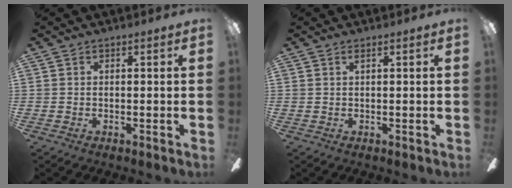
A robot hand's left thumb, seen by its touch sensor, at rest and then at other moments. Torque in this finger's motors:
{"motor_torque": [-0.08, 0.04, -0.21, 0.06, 0.00]}